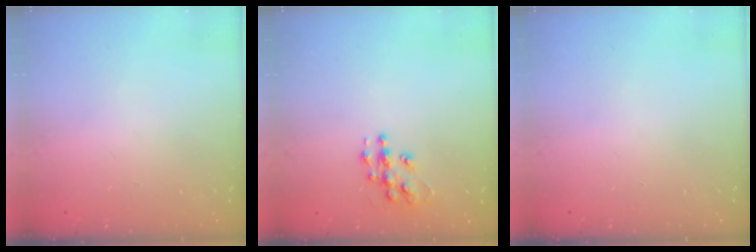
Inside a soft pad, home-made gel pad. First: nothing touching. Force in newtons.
{"total": 9.4, "press": 9.4, "slide": 0.5}
{"total": 0.0}